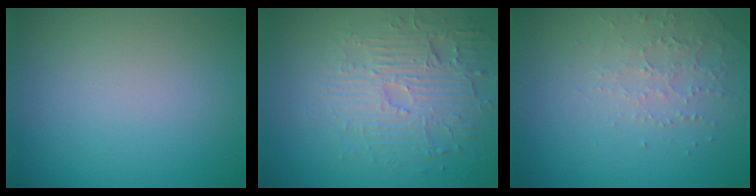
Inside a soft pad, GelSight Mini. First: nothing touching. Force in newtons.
{"total": 4.1, "press": 3.9, "slide": 1.4}
{"total": 2.2, "press": 2.1, "slide": 0.6}